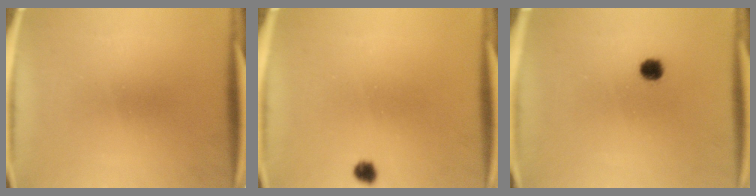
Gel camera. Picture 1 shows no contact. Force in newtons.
{"total": 1.8}
{"total": 2.8}